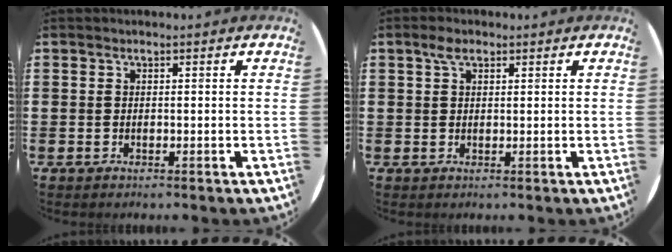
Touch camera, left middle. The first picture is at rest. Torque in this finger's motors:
{"motor_torque": [0.37, -0.37, 0.05, 0.00]}